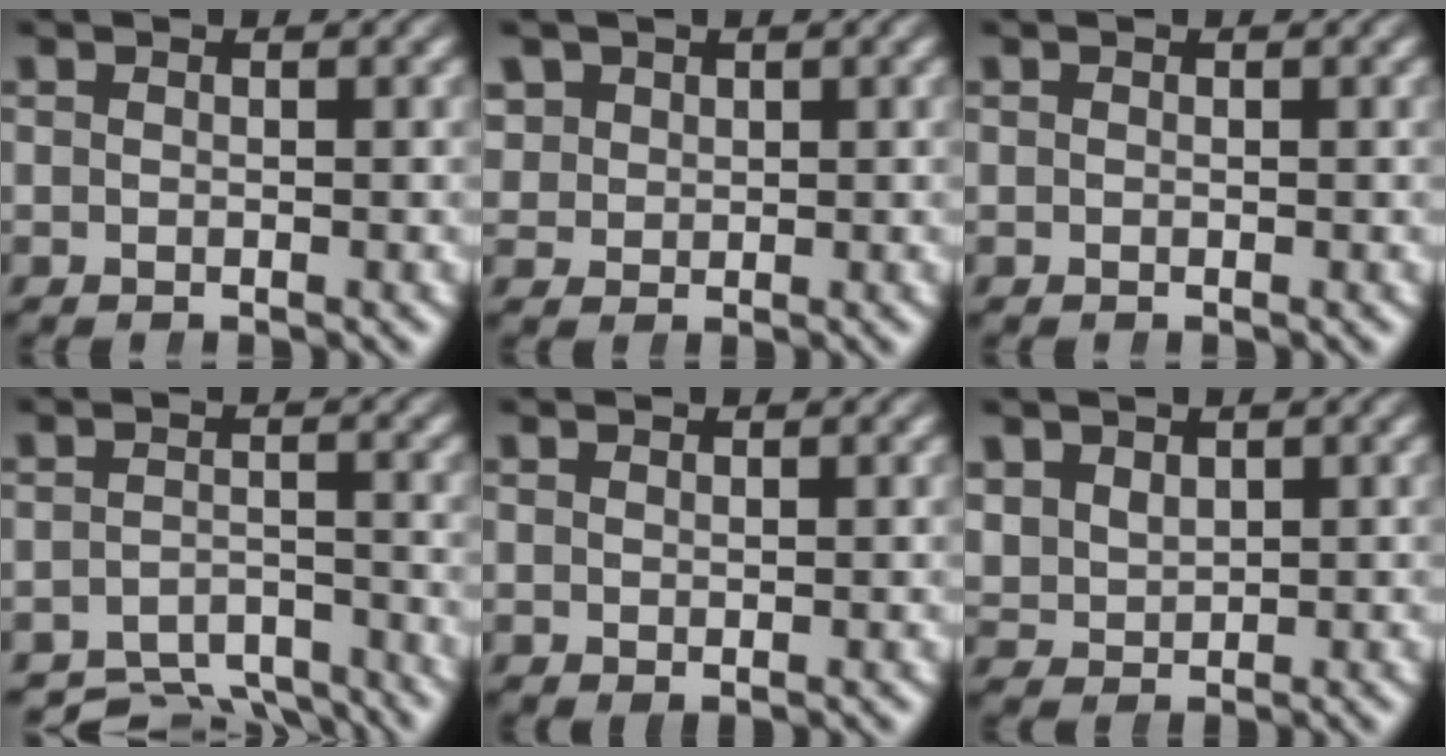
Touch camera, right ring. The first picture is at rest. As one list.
[{"total": 2.5, "force": [1.4, 1.9, 0.8], "torque": [-0.020, -0.007, 0.037]}, {"total": 0.0}, {"total": 6.6, "force": [-5.9, 2.3, 1.7], "torque": [0.001, -0.024, -0.094]}, {"total": 0.8, "force": [0.6, -0.5, 0.3], "torque": [0.001, -0.003, 0.017]}, {"total": 2.8, "force": [1.1, 2.4, 1.0], "torque": [-0.038, -0.016, 0.038]}]